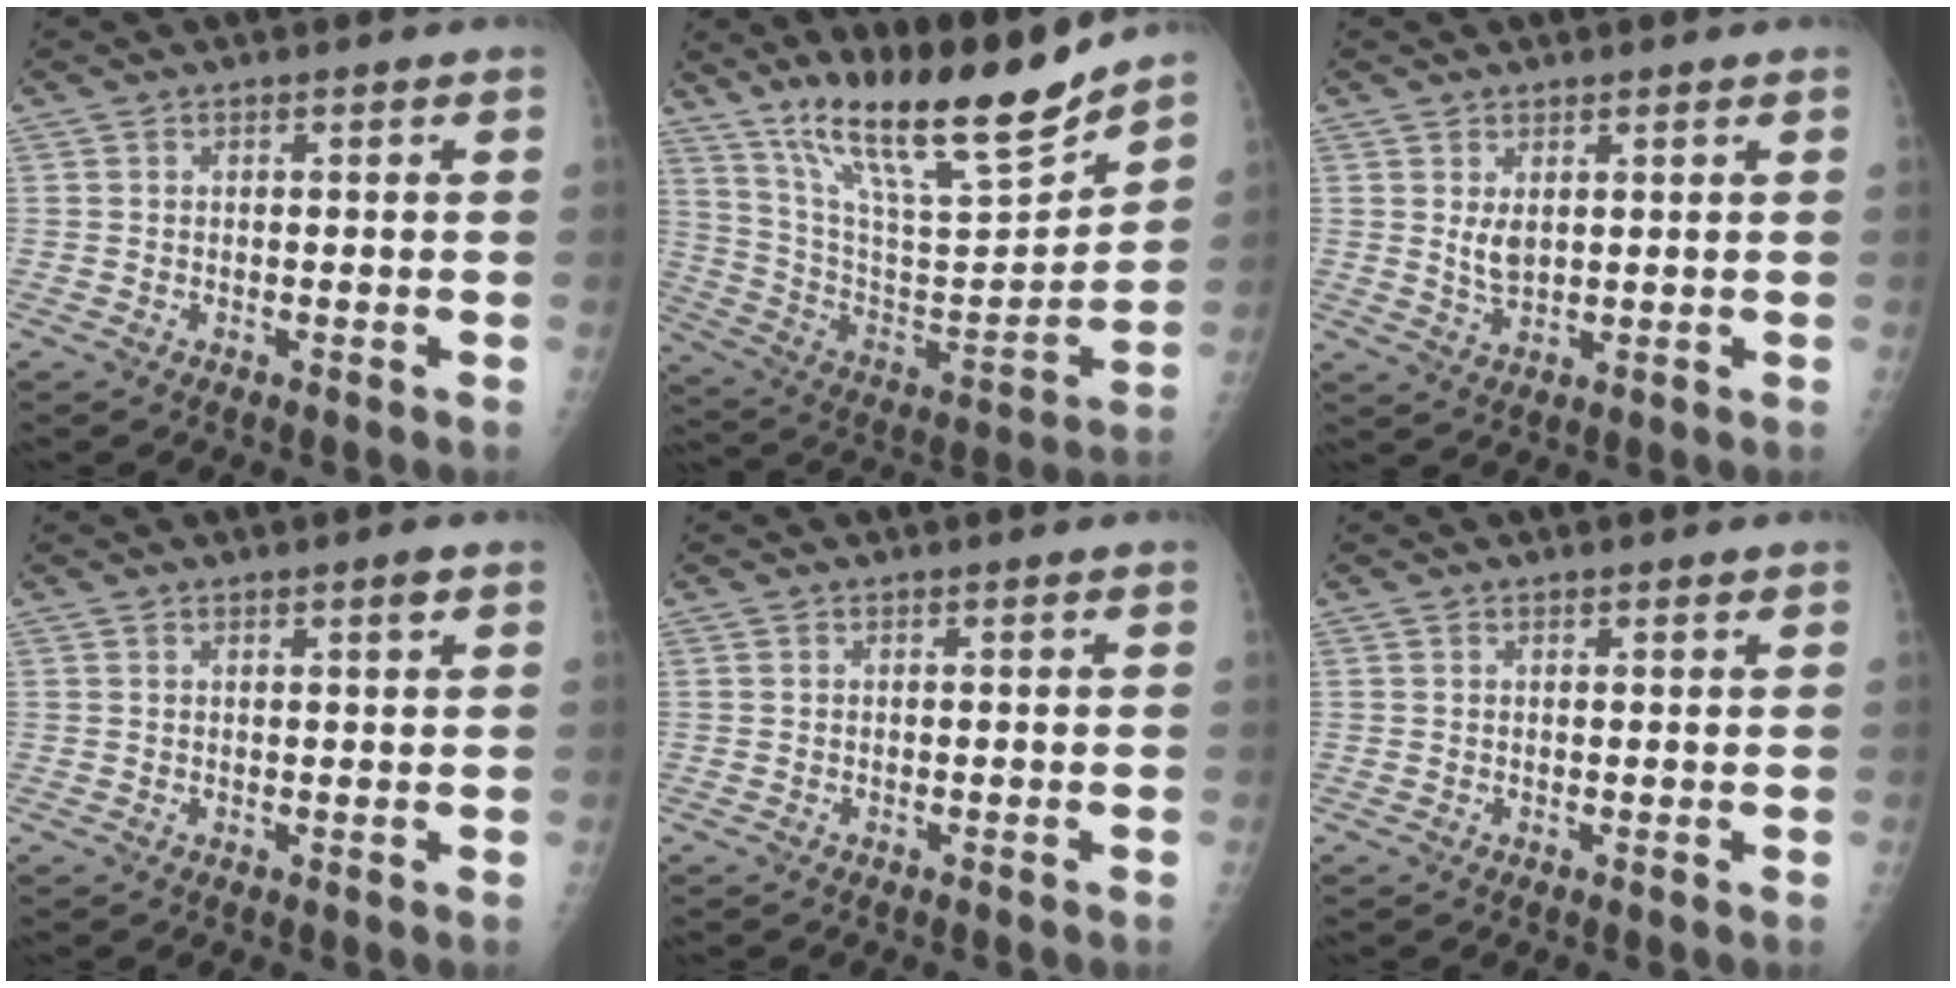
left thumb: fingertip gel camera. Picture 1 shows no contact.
{"total": 21.4, "force": [17.0, 3.5, 12.5], "torque": [-0.180, -0.096, 0.301]}
{"total": 3.4, "force": [1.2, 1.9, 2.5], "torque": [-0.039, -0.015, 0.028]}
{"total": 1.5, "force": [0.9, 0.2, 1.1], "torque": [-0.017, -0.006, 0.016]}
{"total": 0.0}
{"total": 0.7, "force": [0.6, 0.3, 0.2], "torque": [-0.001, -0.004, 0.008]}